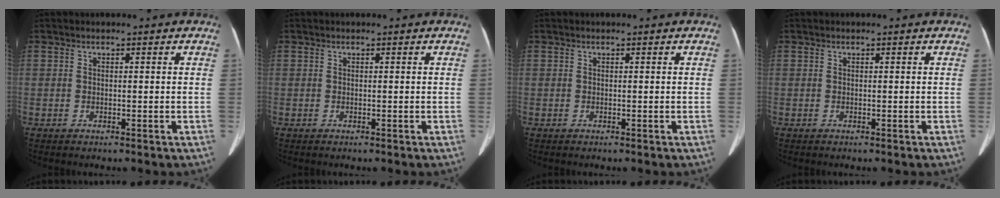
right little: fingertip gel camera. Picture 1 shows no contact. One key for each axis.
{"total": 0.0}
{"total": 0.0}
{"total": 0.0}